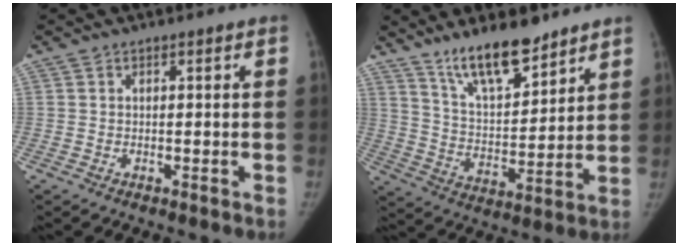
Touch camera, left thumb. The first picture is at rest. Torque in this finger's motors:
{"motor_torque": [0.20, 0.21, 1.06, -1.05, 0.08]}